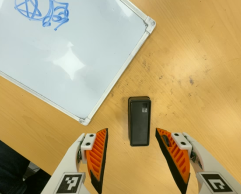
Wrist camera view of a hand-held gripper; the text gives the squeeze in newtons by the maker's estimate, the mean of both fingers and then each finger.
{"total": 0.0}